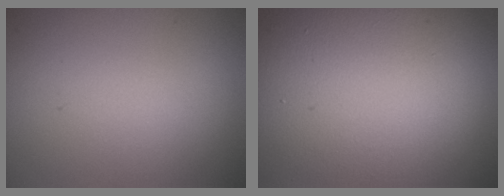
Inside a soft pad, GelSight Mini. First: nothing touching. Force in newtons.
{"total": 16.9, "press": 16.8, "slide": 1.1}